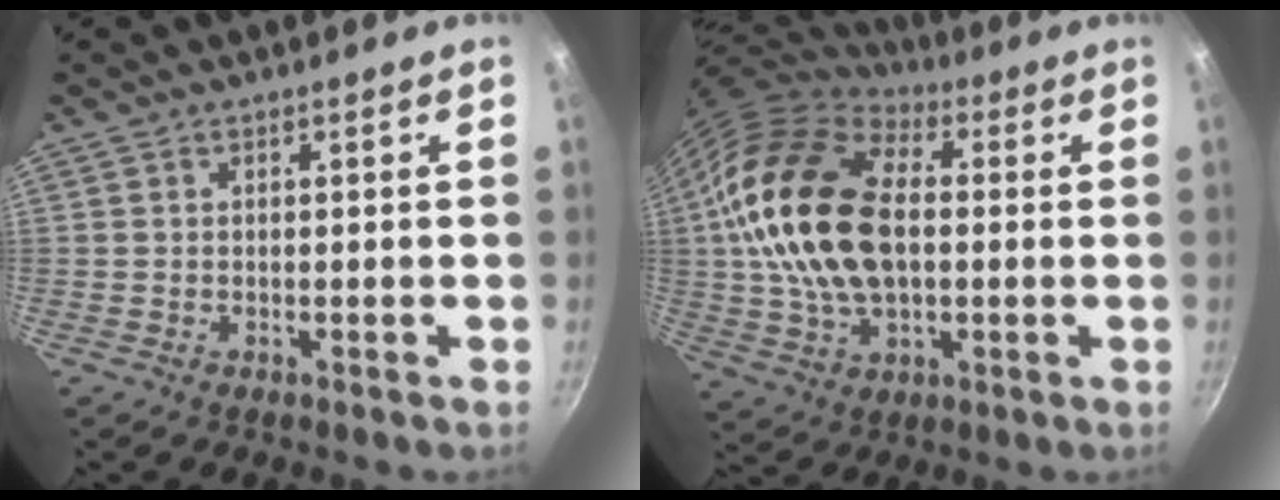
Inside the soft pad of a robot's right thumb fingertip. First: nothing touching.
{"total": 22.2, "force": [1.9, 13.7, 17.3], "torque": [-0.307, 0.015, 0.027]}